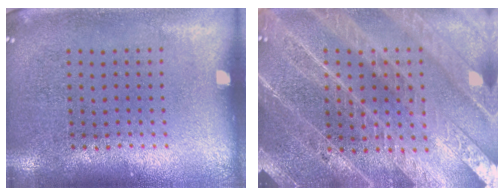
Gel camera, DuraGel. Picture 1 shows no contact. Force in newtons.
{"total": 4.1, "press": 3.8, "slide": 1.7}